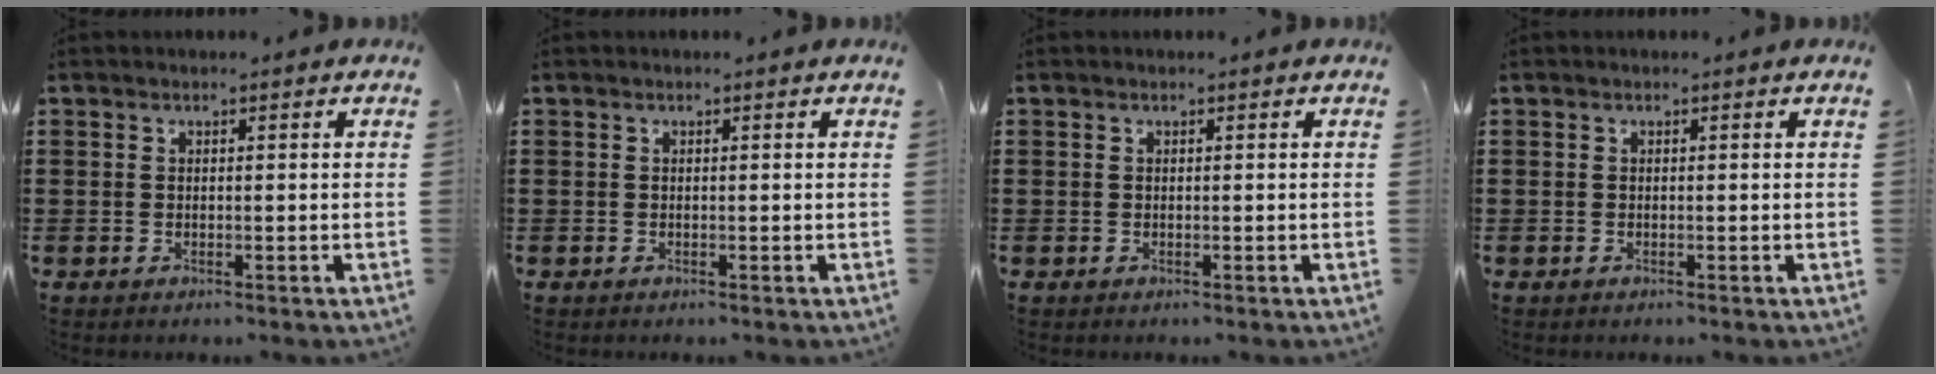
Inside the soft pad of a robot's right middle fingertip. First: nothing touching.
{"total": 0.0}
{"total": 0.0}
{"total": 0.0}